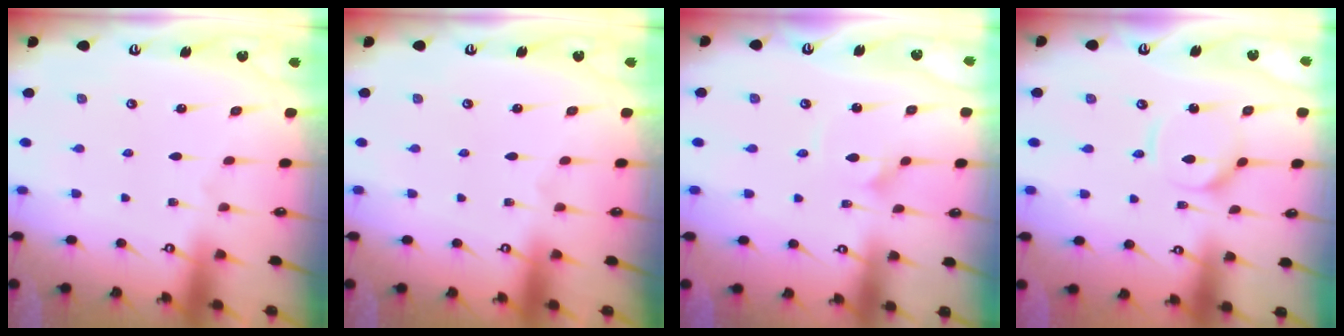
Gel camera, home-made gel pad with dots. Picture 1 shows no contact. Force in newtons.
{"total": 0.0}
{"total": 2.6, "press": 2.6, "slide": 0.2}
{"total": 6.3, "press": 6.2, "slide": 0.5}